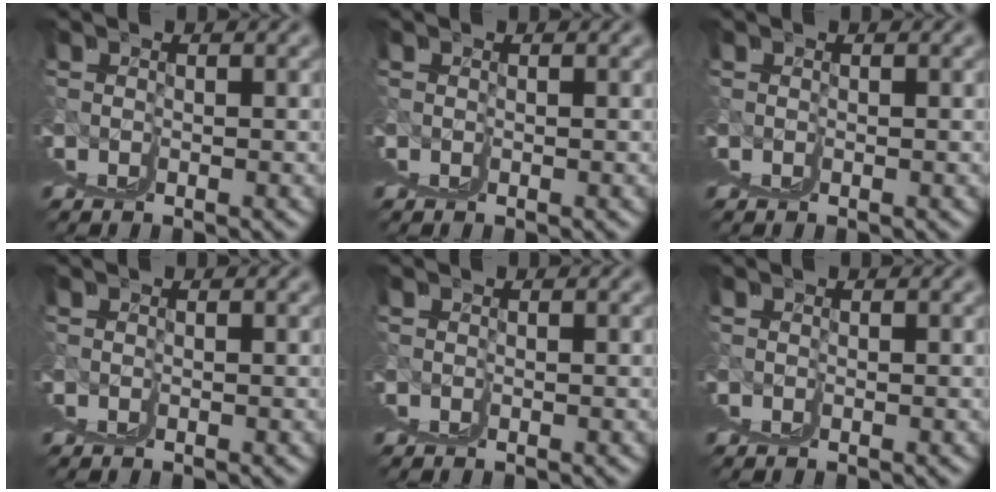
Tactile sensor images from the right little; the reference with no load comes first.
{"total": 0.0}
{"total": 0.0}
{"total": 0.0}
{"total": 0.0}
{"total": 0.0}